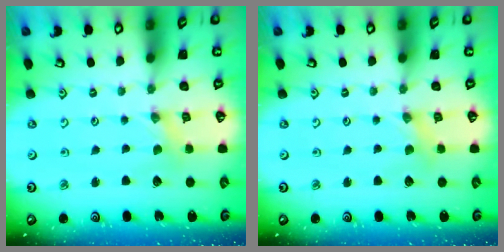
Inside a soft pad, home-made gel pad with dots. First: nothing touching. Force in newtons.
{"total": 1.6, "press": 1.6, "slide": 0.1}